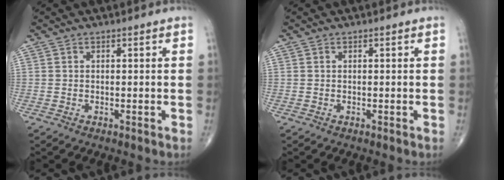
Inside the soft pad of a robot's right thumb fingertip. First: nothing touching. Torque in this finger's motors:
{"motor_torque": [-0.13, 0.00, -0.03, 0.02, 0.00]}